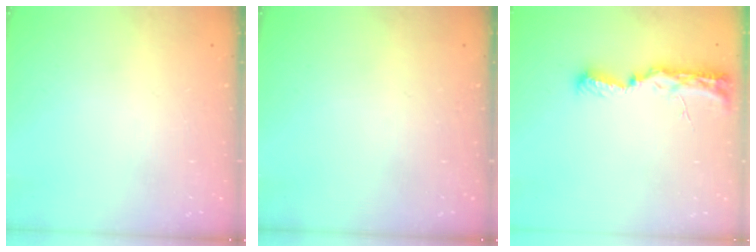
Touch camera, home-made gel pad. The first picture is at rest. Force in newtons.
{"total": 0.0}
{"total": 10.7, "press": 9.7, "slide": 4.5}